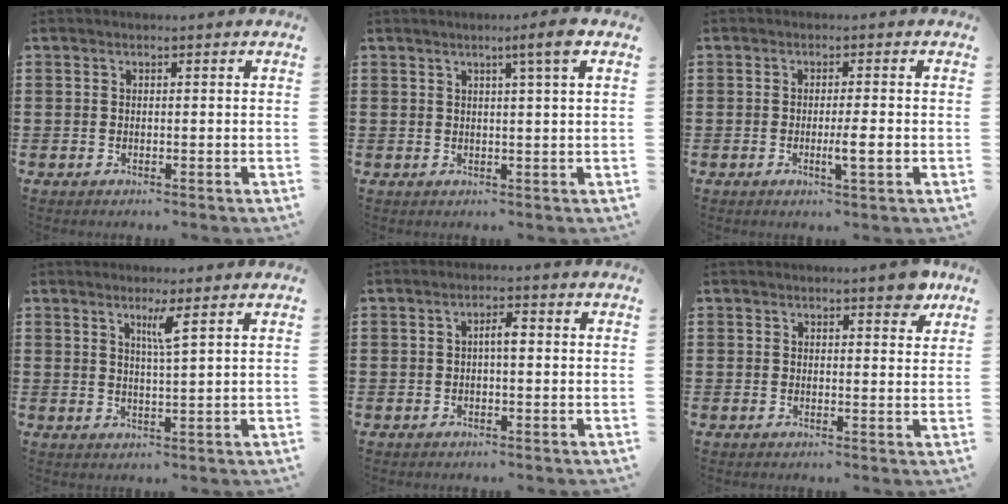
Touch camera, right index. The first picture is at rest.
{"total": 3.9, "force": [1.9, -0.4, 3.4], "torque": [-0.053, -0.009, 0.025]}
{"total": 3.5, "force": [-1.0, 0.2, 3.4], "torque": [-0.056, -0.004, -0.018]}
{"total": 3.1, "force": [1.9, -0.4, 2.5], "torque": [-0.044, -0.010, 0.029]}
{"total": 2.4, "force": [0.0, 0.6, 2.3], "torque": [-0.043, 0.004, -0.003]}
{"total": 3.5, "force": [2.6, 1.1, 1.9], "torque": [-0.020, -0.002, 0.043]}